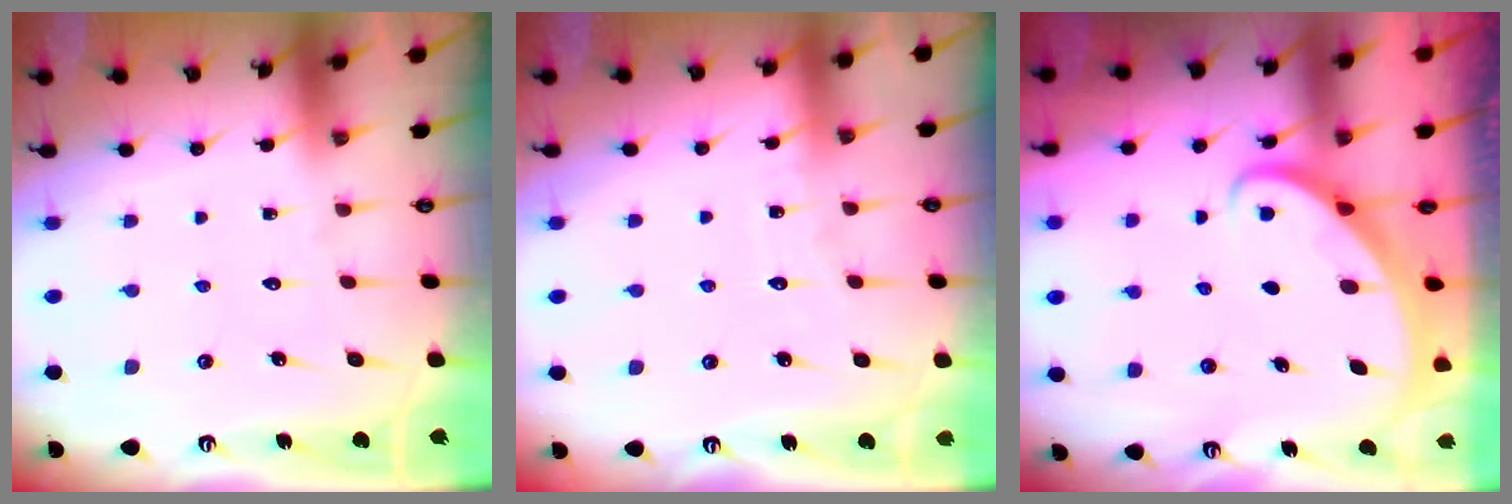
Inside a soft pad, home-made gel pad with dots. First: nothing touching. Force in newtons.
{"total": 3.0, "press": 3.0, "slide": 0.4}
{"total": 2.6, "press": 2.6, "slide": 0.3}